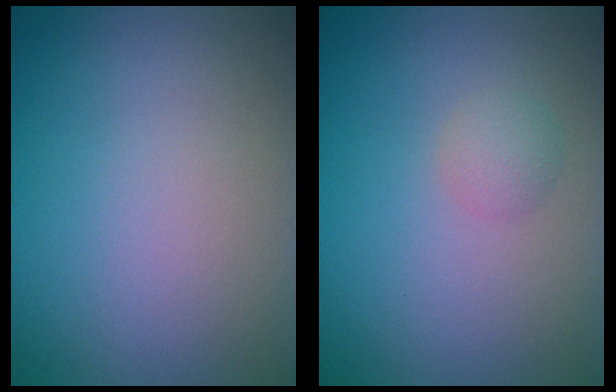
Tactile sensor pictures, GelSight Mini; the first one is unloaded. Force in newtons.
{"total": 1.3, "press": 1.3, "slide": 0.0}